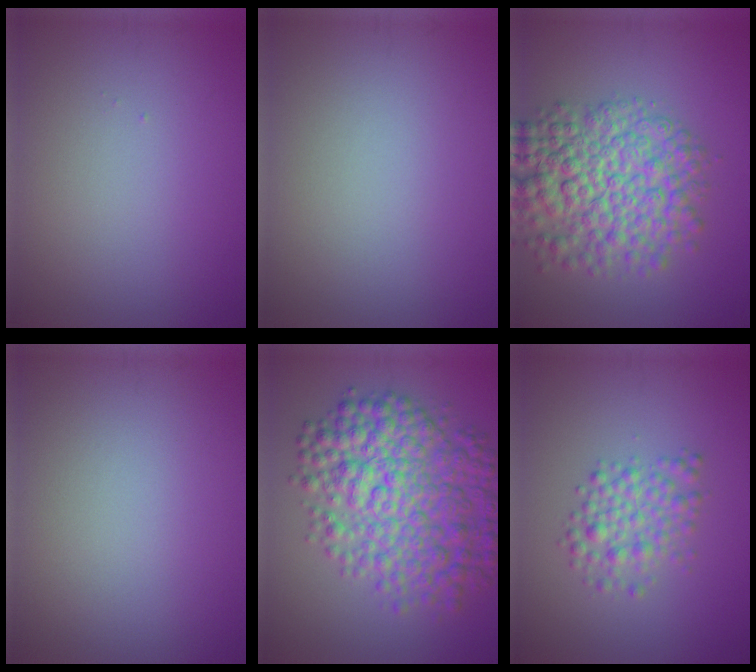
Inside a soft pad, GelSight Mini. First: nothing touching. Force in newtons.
{"total": 0.0}
{"total": 8.4, "press": 8.4, "slide": 0.2}
{"total": 0.0}
{"total": 9.6, "press": 9.6, "slide": 0.1}
{"total": 3.1, "press": 3.1, "slide": 0.1}